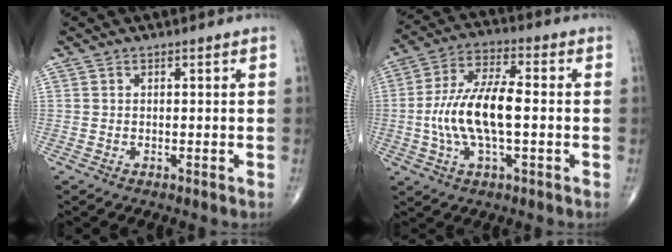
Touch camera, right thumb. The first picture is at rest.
{"total": 13.8, "force": [-1.3, 5.4, 12.6], "torque": [-0.253, 0.022, -0.028]}